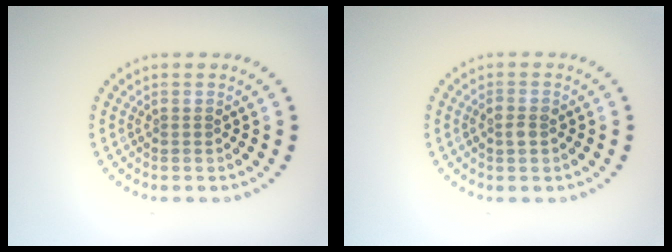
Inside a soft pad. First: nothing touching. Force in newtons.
{"total": 1.5, "press": 1.5, "slide": 0.1}